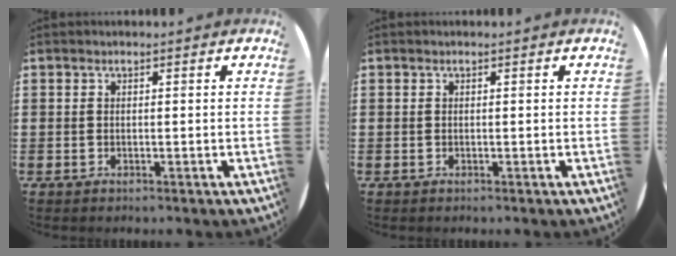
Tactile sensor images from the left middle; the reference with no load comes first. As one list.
[{"total": 0.0}]